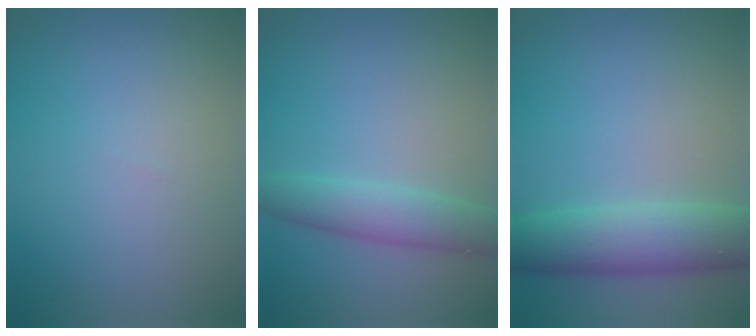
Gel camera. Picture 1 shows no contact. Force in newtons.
{"total": 3.3, "press": 3.3, "slide": 0.1}
{"total": 5.9, "press": 5.8, "slide": 0.3}